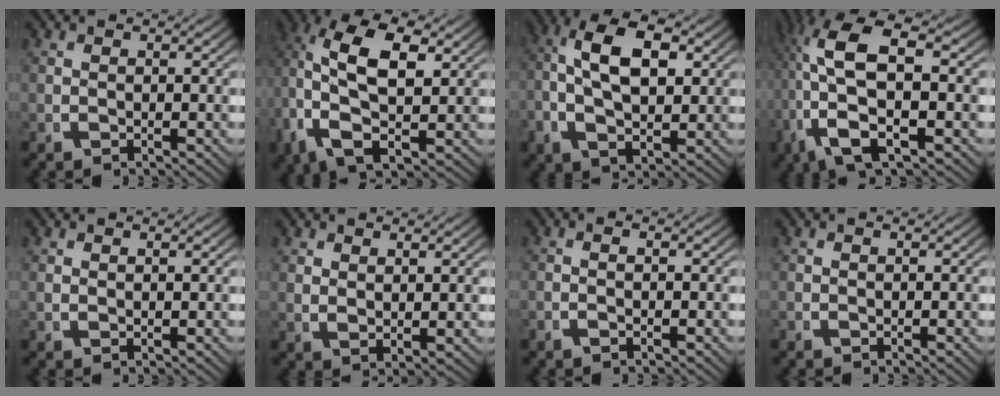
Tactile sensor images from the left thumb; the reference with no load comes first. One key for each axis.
{"total": 9.1, "fx": 1.3, "fy": 5.4, "fz": 7.3, "tx": -0.171, "ty": -0.031, "tz": 0.036}
{"total": 8.5, "fx": 0.9, "fy": 4.9, "fz": 6.9, "tx": -0.140, "ty": -0.012, "tz": 0.025}
{"total": 10.5, "fx": 0.4, "fy": 5.4, "fz": 9.0, "tx": -0.217, "ty": -0.030, "tz": 0.024}
{"total": 0.8, "fx": 0.7, "fy": -0.1, "fz": 0.3, "tx": -0.007, "ty": -0.002, "tz": 0.020}
{"total": 1.9, "fx": 1.6, "fy": 0.2, "fz": 0.9, "tx": -0.017, "ty": -0.003, "tz": 0.040}
{"total": 0.9, "fx": -0.4, "fy": 0.0, "fz": 0.8, "tx": -0.021, "ty": 0.000, "tz": -0.008}
{"total": 0.0}